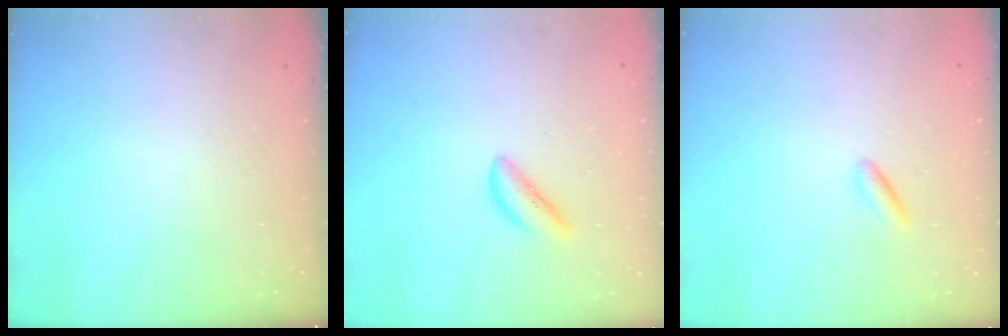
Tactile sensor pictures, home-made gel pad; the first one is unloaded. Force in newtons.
{"total": 3.5, "press": 3.4, "slide": 0.6}
{"total": 1.7, "press": 1.5, "slide": 0.7}